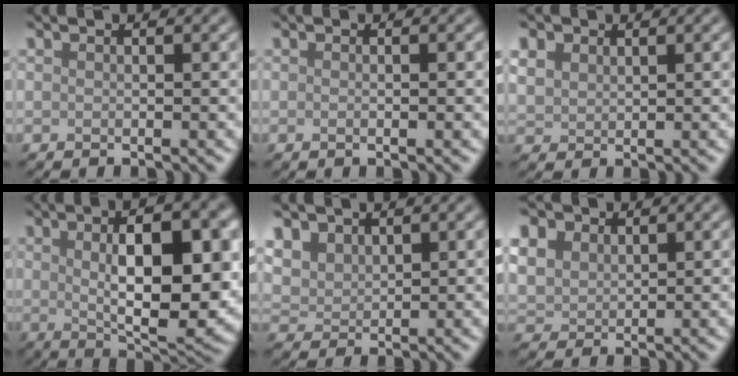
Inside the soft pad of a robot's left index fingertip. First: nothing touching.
{"total": 1.0, "force": [-0.1, 0.2, 0.9], "torque": [-0.014, -0.003, -0.003]}
{"total": 2.3, "force": [1.3, 1.7, 0.8], "torque": [-0.025, 0.003, 0.028]}
{"total": 11.2, "force": [1.0, 4.1, 10.4], "torque": [-0.144, -0.002, 0.021]}
{"total": 3.8, "force": [2.5, 2.5, 1.5], "torque": [-0.048, 0.004, 0.055]}
{"total": 9.6, "force": [5.0, 6.8, 4.5], "torque": [-0.123, 0.030, 0.078]}